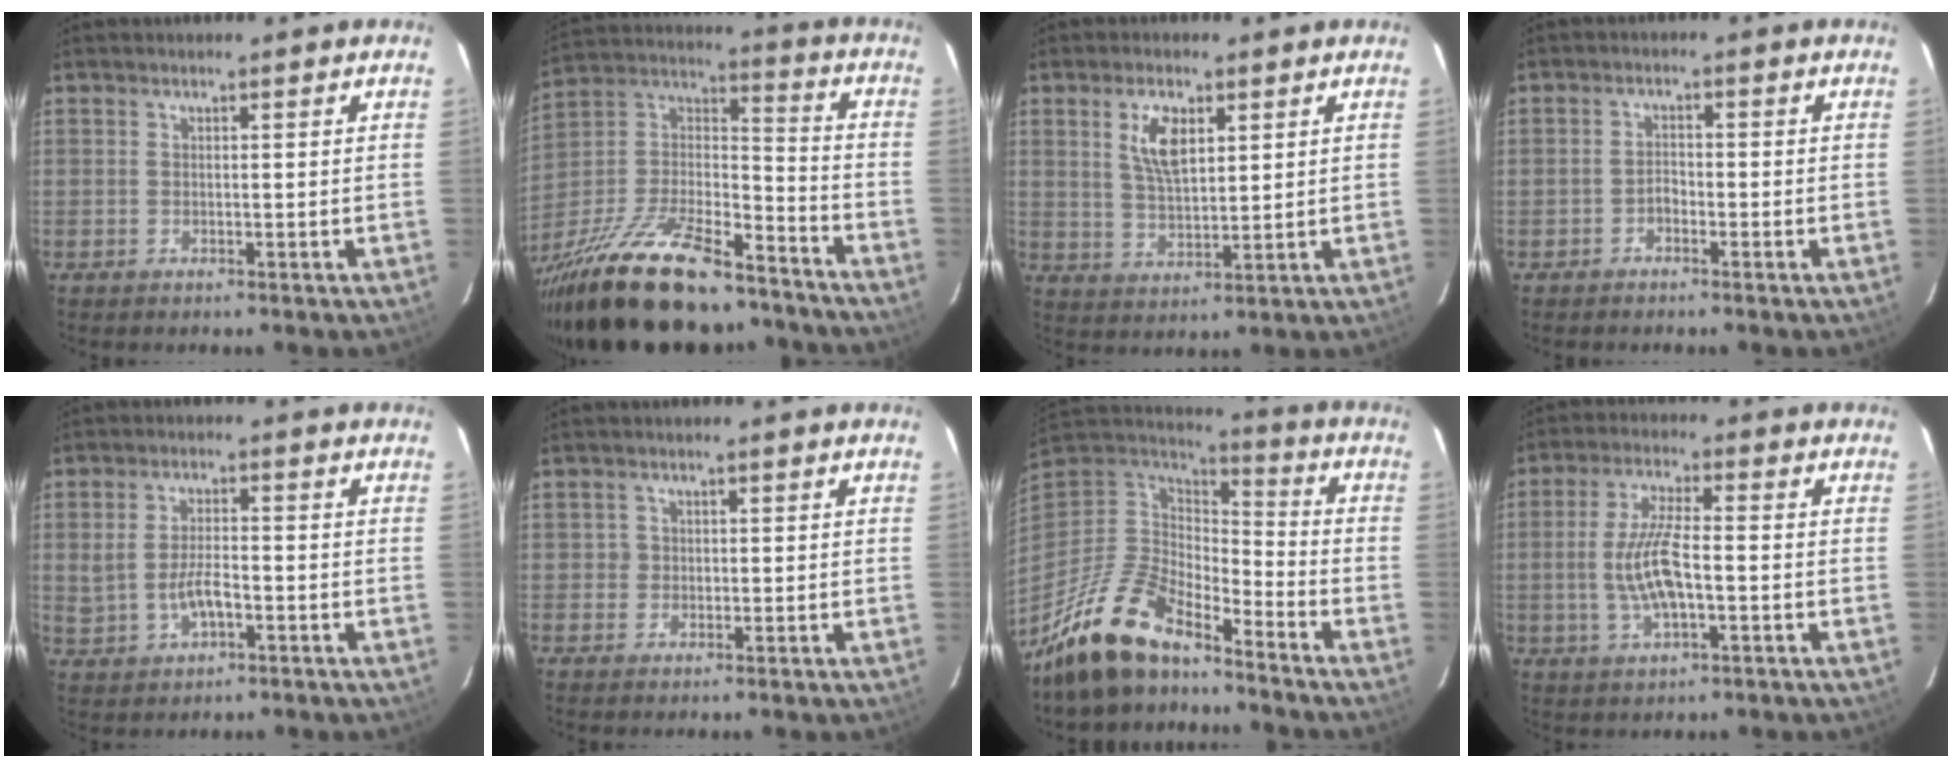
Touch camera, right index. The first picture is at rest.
{"total": 29.4, "force": [-21.5, 10.5, 17.1], "torque": [-0.340, -0.009, -0.341]}
{"total": 7.0, "force": [2.9, 3.3, 5.5], "torque": [-0.101, 0.005, 0.060]}
{"total": 1.7, "force": [-1.2, 1.0, 0.6], "torque": [-0.012, 0.006, -0.020]}
{"total": 5.7, "force": [-1.3, 2.8, 4.7], "torque": [-0.098, 0.000, -0.013]}
{"total": 1.8, "force": [-0.1, 1.8, 0.0], "torque": [0.002, 0.003, -0.002]}
{"total": 16.8, "force": [-13.2, 6.3, 8.3], "torque": [-0.181, -0.013, -0.246]}
{"total": 9.0, "force": [-1.7, 2.7, 8.4], "torque": [-0.168, -0.001, -0.030]}